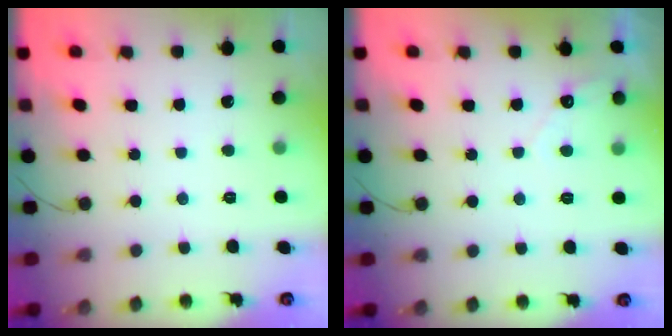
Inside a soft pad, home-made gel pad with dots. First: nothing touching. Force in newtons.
{"total": 2.5, "press": 2.5, "slide": 0.1}